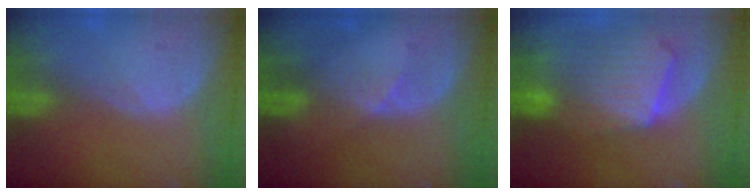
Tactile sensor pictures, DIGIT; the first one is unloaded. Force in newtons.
{"total": 2.6, "press": 2.2, "slide": 1.4}
{"total": 10.8, "press": 9.4, "slide": 5.4}